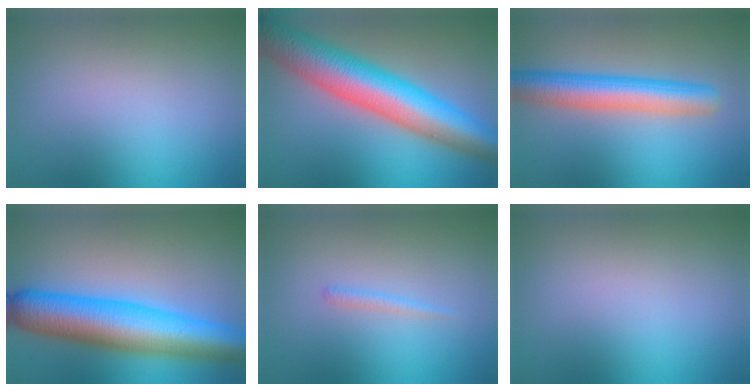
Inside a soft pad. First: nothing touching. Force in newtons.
{"total": 11.4, "press": 11.4, "slide": 0.3}
{"total": 6.1, "press": 6.1, "slide": 0.2}
{"total": 10.4, "press": 10.4, "slide": 0.2}
{"total": 0.8, "press": 0.8, "slide": 0.1}
{"total": 0.0}